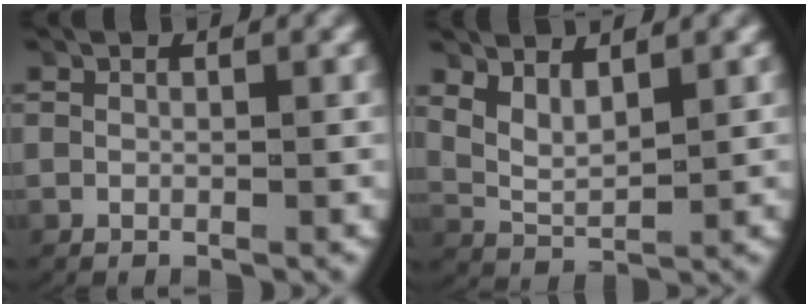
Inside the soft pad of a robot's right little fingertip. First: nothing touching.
{"total": 3.9, "force": [1.4, 2.6, 2.6], "torque": [-0.068, -0.015, 0.029]}